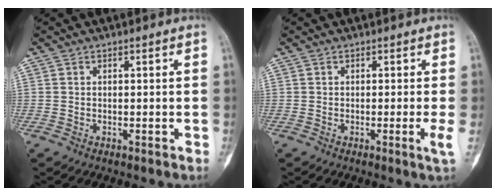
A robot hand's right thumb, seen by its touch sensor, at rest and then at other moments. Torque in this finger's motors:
{"motor_torque": [-0.04, -0.29, 0.28, -0.02, -0.07]}